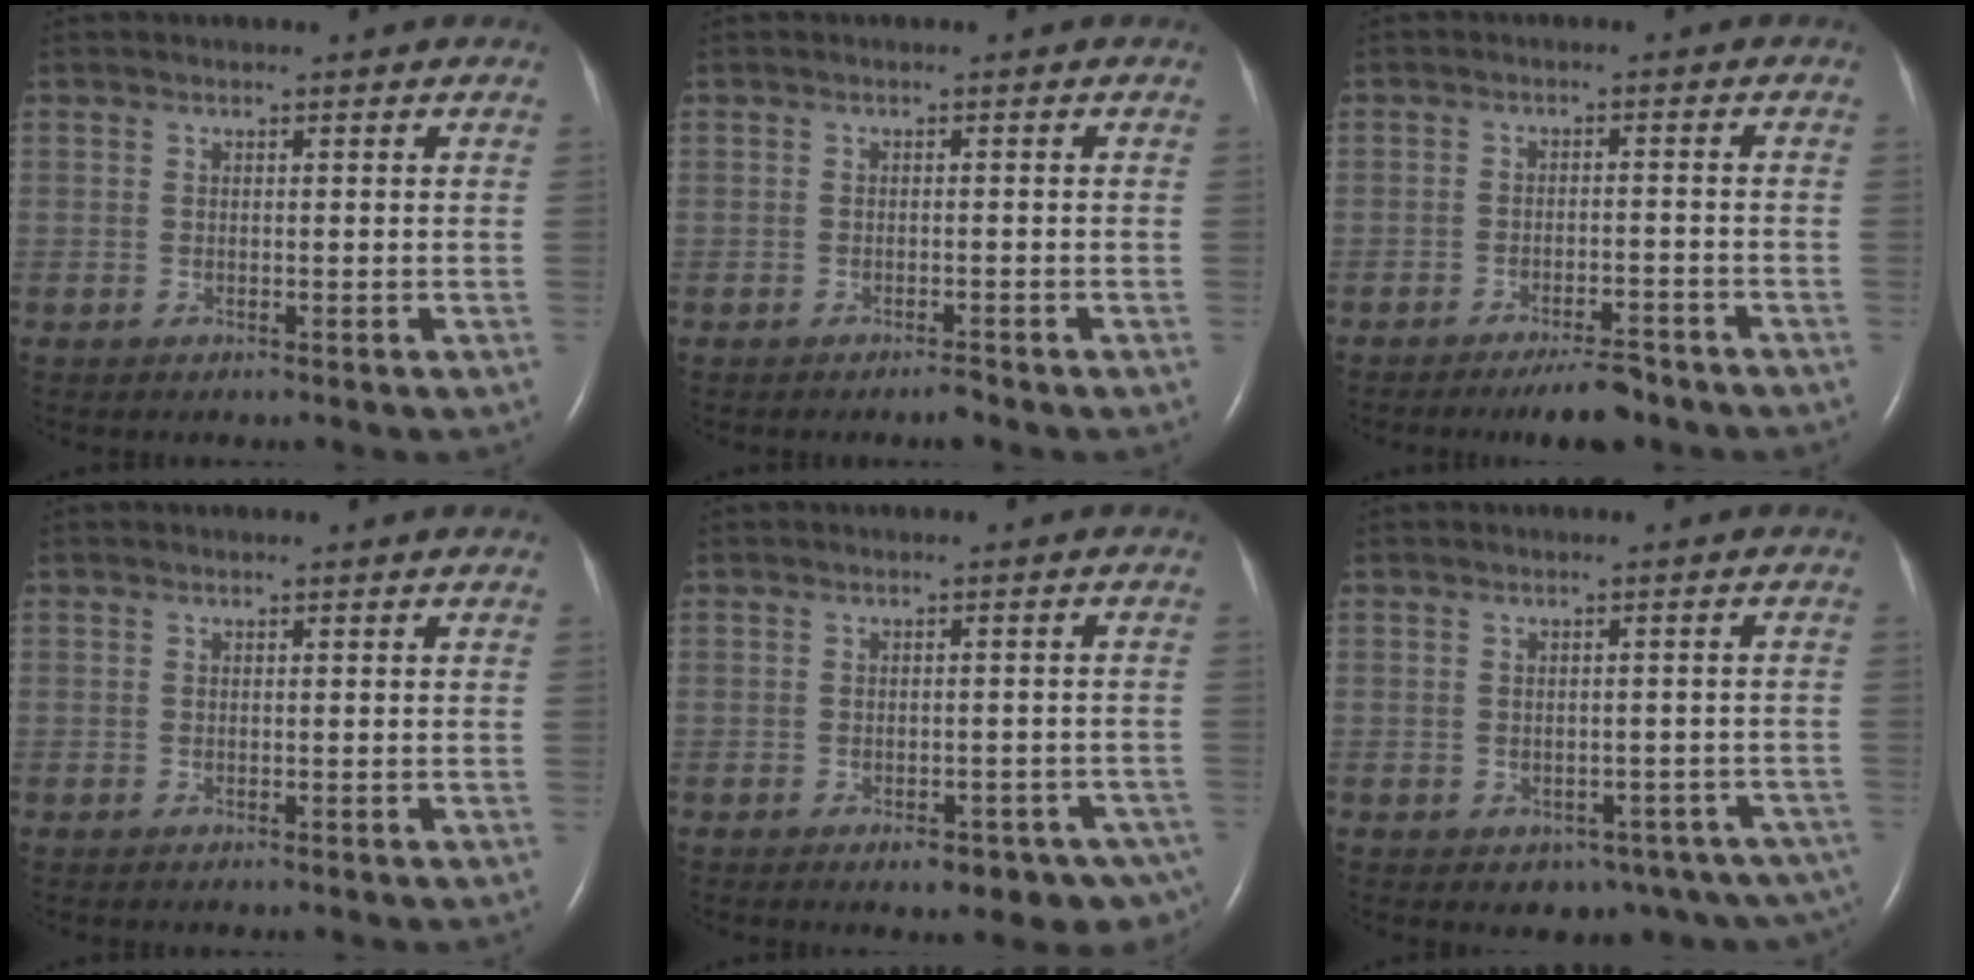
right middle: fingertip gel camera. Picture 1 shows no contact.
{"total": 1.2, "force": [-1.1, 0.0, 0.6], "torque": [-0.012, -0.001, -0.017]}
{"total": 5.4, "force": [-4.5, 1.3, 2.7], "torque": [-0.043, -0.002, -0.073]}
{"total": 0.0}
{"total": 9.2, "force": [-6.2, 4.0, 5.4], "torque": [-0.049, 0.006, -0.076]}
{"total": 9.2, "force": [-6.1, 5.3, 4.4], "torque": [-0.037, 0.006, -0.067]}